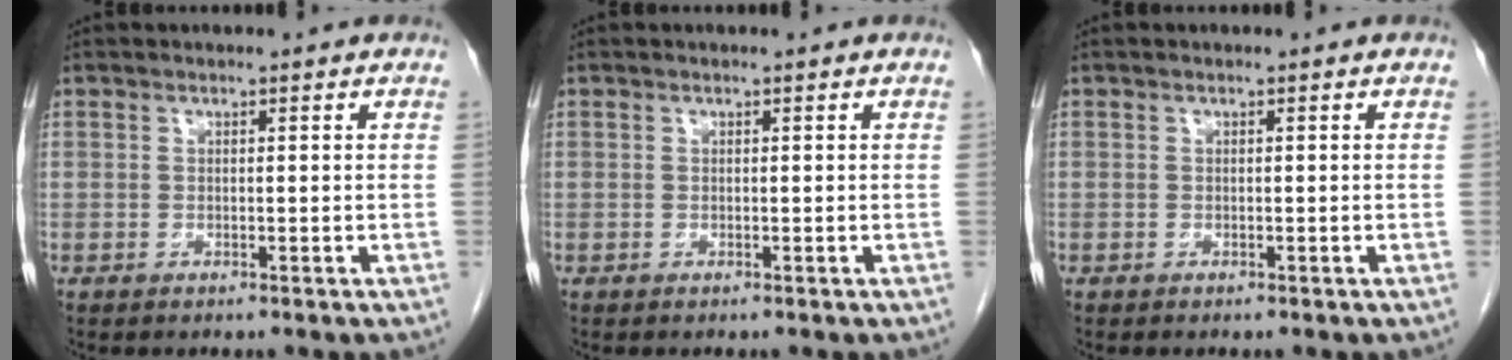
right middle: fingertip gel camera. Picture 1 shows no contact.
{"total": 0.0}
{"total": 0.0}